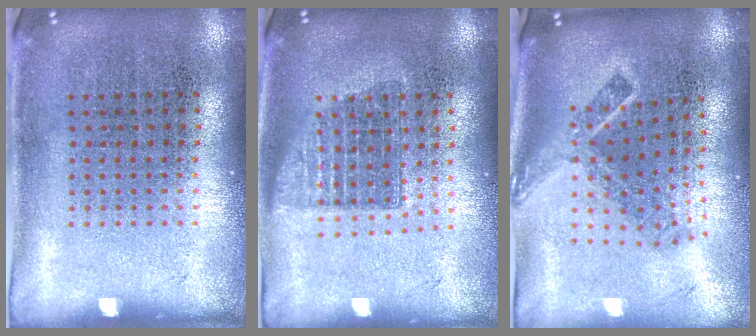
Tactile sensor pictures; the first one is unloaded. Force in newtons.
{"total": 1.3, "press": 1.1, "slide": 0.8}
{"total": 2.2, "press": 1.5, "slide": 1.6}